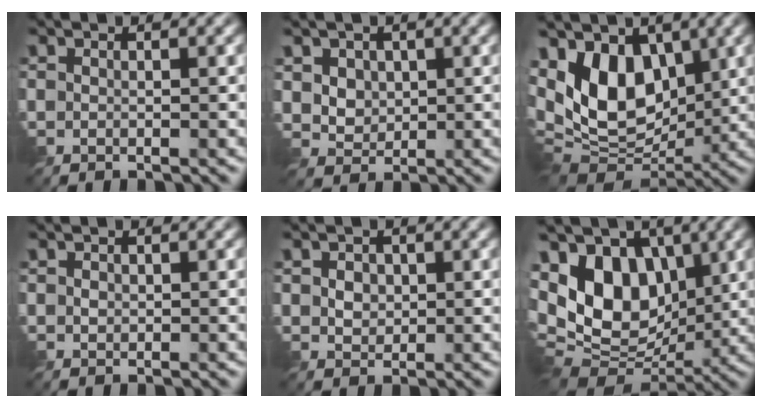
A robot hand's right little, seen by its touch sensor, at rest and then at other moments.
{"total": 3.4, "force": [1.3, 2.7, 1.6], "torque": [-0.052, -0.001, 0.034]}
{"total": 9.5, "force": [2.3, 6.1, 6.9], "torque": [-0.136, -0.005, 0.028]}
{"total": 0.6, "force": [0.1, 0.6, 0.3], "torque": [-0.007, -0.001, 0.001]}
{"total": 1.9, "force": [0.4, 1.6, 1.0], "torque": [-0.031, 0.002, 0.005]}
{"total": 11.3, "force": [2.5, 7.4, 8.2], "torque": [-0.162, 0.008, 0.028]}